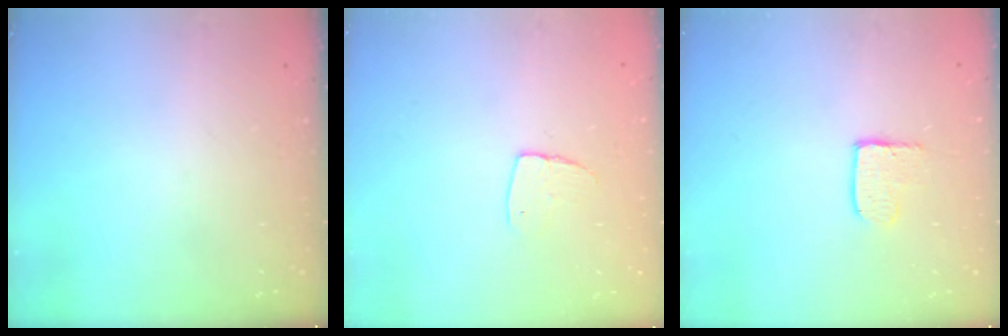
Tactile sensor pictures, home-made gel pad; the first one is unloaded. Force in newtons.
{"total": 6.0, "press": 6.0, "slide": 0.3}
{"total": 3.8, "press": 3.8, "slide": 0.4}